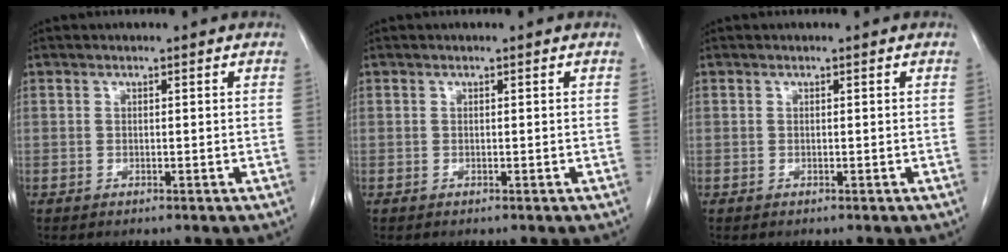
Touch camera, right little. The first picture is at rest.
{"total": 0.0}
{"total": 0.0}